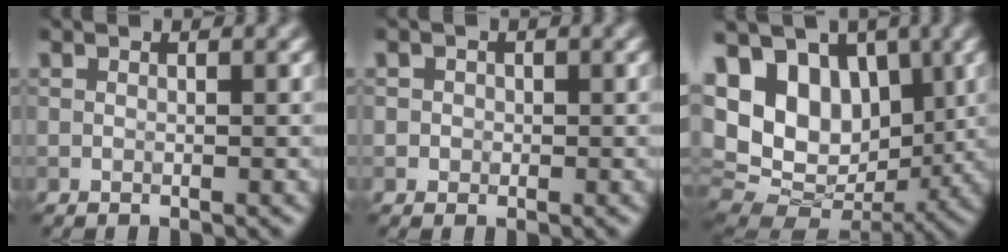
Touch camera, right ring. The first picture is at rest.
{"total": 0.9, "force": [0.1, 0.9, 0.2], "torque": [0.007, -0.003, -0.003]}
{"total": 13.1, "force": [4.0, 9.0, 8.6], "torque": [-0.156, 0.022, 0.067]}